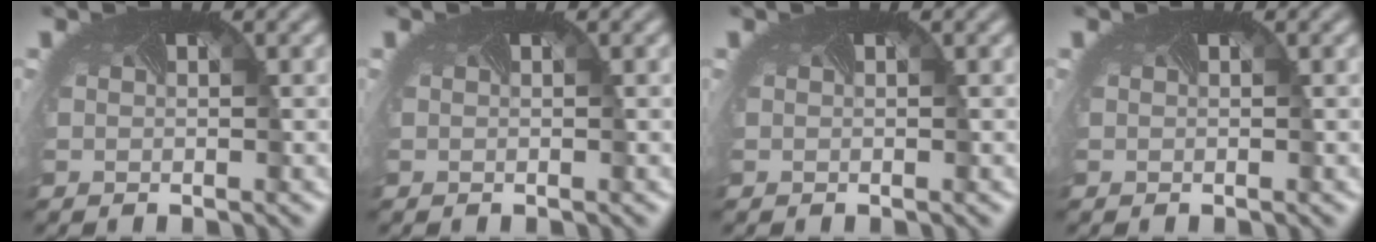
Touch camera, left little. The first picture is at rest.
{"total": 0.0}
{"total": 0.0}
{"total": 0.0}